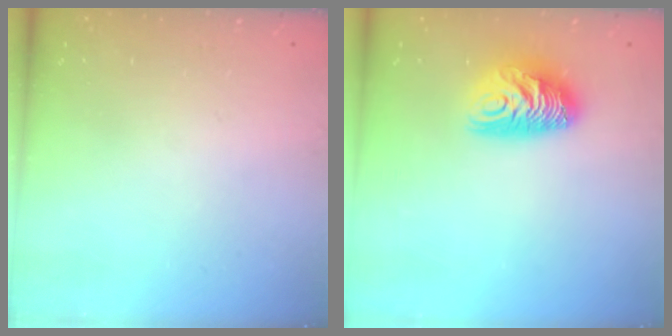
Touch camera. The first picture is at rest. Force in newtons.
{"total": 10.3, "press": 10.3, "slide": 0.5}